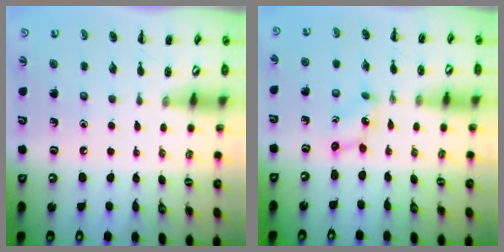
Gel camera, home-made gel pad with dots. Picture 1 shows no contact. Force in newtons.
{"total": 1.7, "press": 1.6, "slide": 0.6}